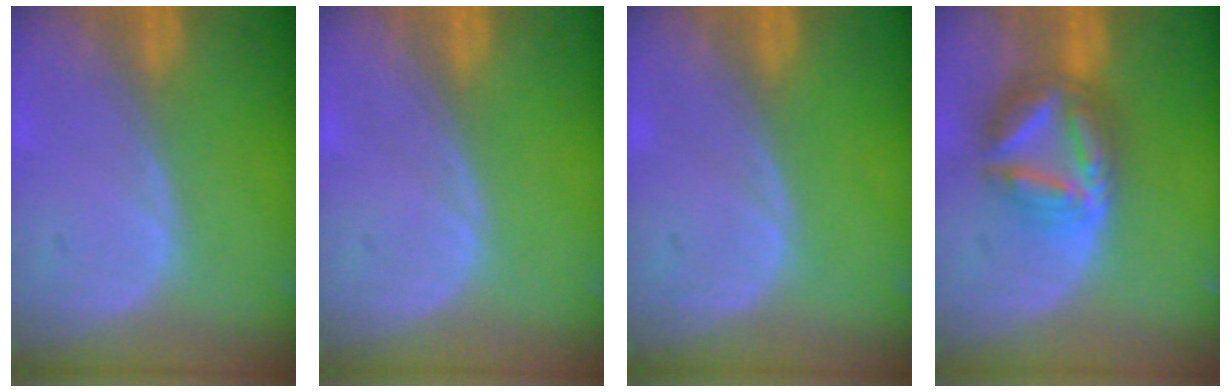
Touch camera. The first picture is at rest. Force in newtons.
{"total": 0.0}
{"total": 0.0}
{"total": 7.6, "press": 7.6, "slide": 0.8}